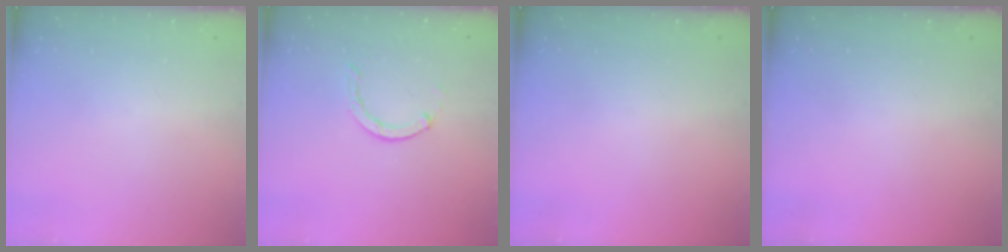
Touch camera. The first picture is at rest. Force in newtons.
{"total": 1.3, "press": 1.3, "slide": 0.3}
{"total": 0.0}
{"total": 0.0}